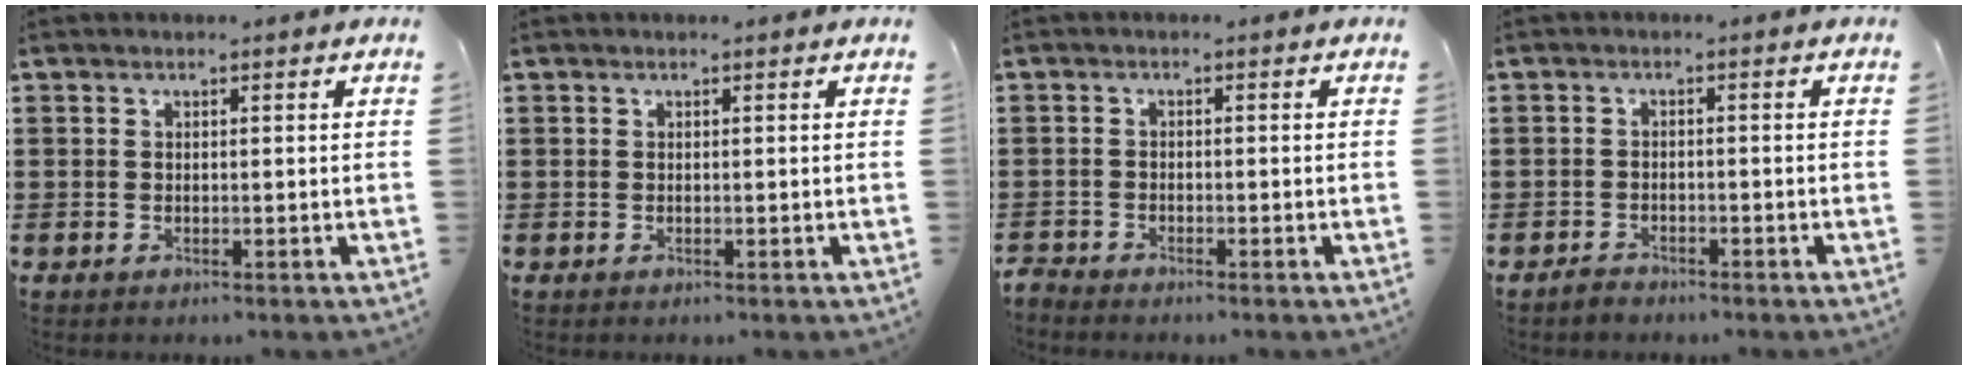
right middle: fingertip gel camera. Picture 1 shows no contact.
{"total": 0.0}
{"total": 1.7, "force": [-1.7, 0.1, 0.0], "torque": [-0.013, -0.002, -0.039]}
{"total": 1.4, "force": [-1.3, 0.3, 0.1], "torque": [-0.007, 0.003, -0.028]}